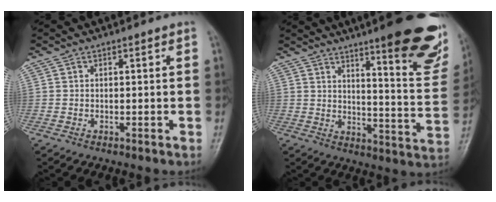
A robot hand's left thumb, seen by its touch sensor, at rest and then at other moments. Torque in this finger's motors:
{"motor_torque": [0.78, 0.19, 1.48, -1.29, 0.12]}